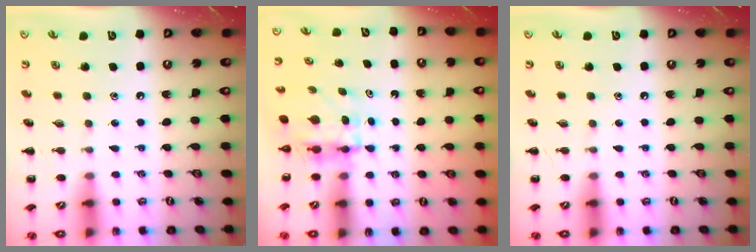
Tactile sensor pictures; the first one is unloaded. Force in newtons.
{"total": 3.9, "press": 3.9, "slide": 0.3}
{"total": 0.0}